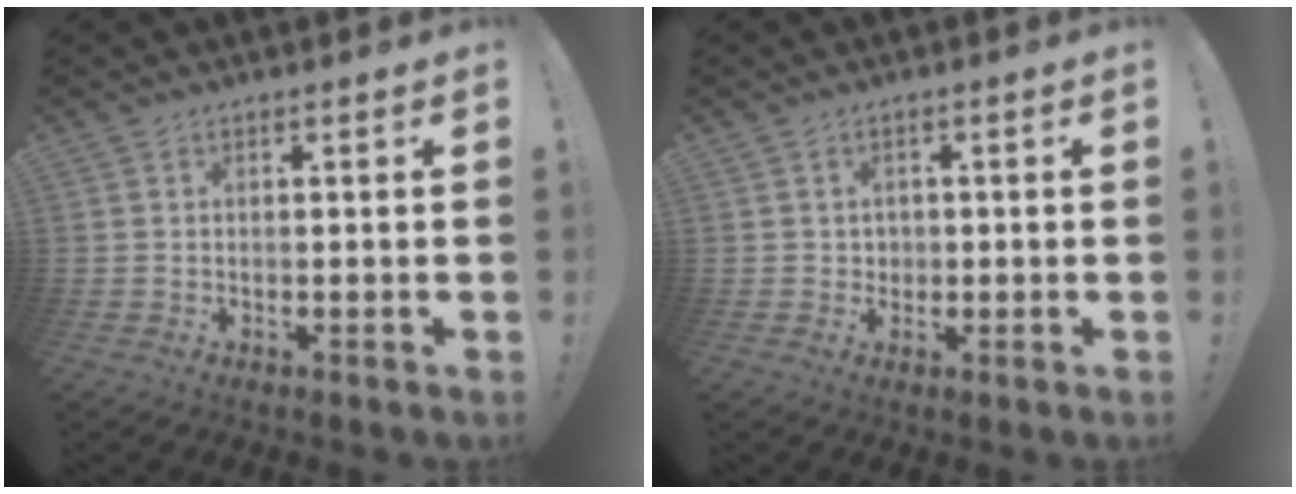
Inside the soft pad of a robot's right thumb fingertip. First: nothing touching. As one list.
[{"total": 2.2, "force": [0.3, 2.2, 0.4], "torque": [-0.006, 0.000, 0.003]}]